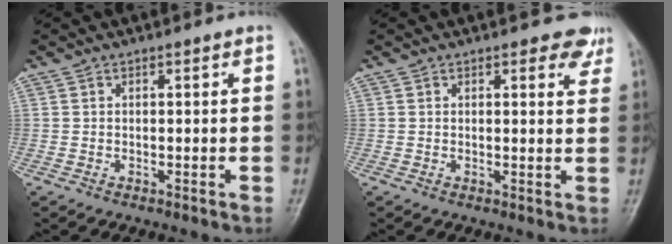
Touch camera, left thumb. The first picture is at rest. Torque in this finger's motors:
{"motor_torque": [-0.05, -0.05, 0.09, 0.01, 0.03]}